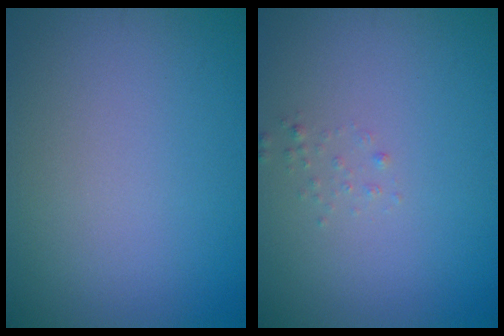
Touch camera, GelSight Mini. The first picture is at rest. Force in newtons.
{"total": 0.6, "press": 0.6, "slide": 0.1}